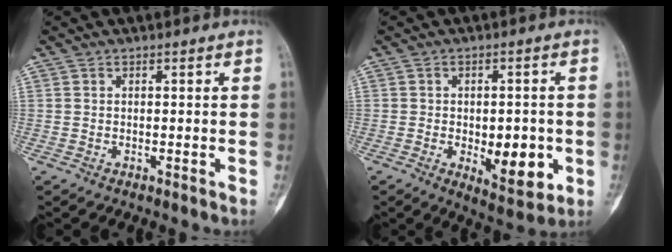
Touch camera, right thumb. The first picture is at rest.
{"total": 9.7, "force": [-2.2, 4.9, 8.0], "torque": [-0.088, -0.002, -0.020]}